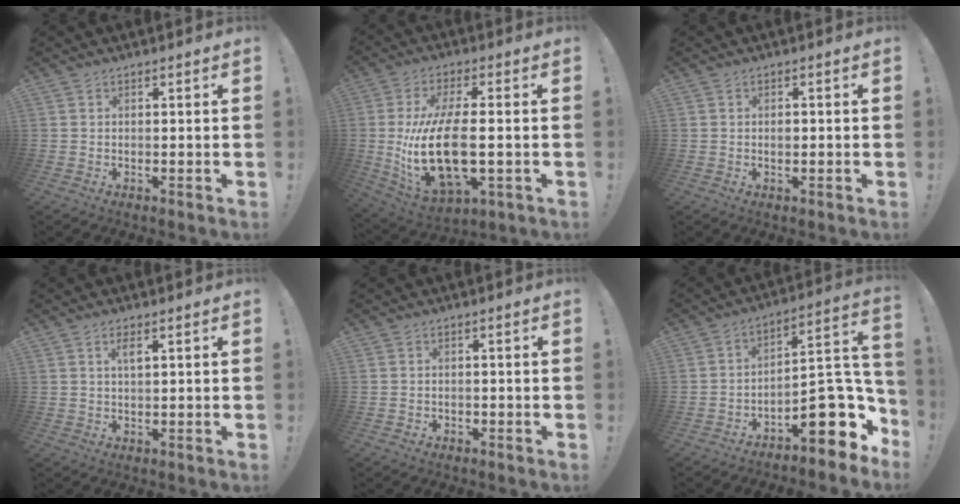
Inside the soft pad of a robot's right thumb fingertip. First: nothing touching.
{"total": 21.0, "force": [-1.9, 9.4, 18.7], "torque": [-0.371, -0.009, -0.027]}
{"total": 1.2, "force": [-0.6, 0.5, 1.0], "torque": [-0.016, 0.003, -0.012]}
{"total": 2.6, "force": [1.1, 0.7, 2.2], "torque": [-0.039, -0.001, 0.016]}
{"total": 0.9, "force": [-0.8, 0.5, 0.1], "torque": [-0.001, 0.001, -0.015]}
{"total": 17.6, "force": [-7.3, 8.1, 13.8], "torque": [-0.149, 0.030, -0.107]}